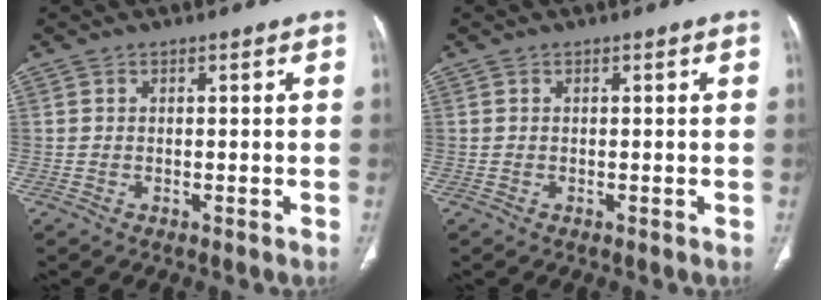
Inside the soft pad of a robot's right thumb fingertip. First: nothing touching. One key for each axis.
{"total": 0.0}